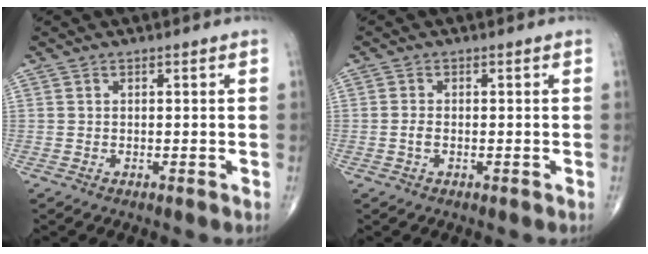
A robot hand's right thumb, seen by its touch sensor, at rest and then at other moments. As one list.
[{"total": 1.2, "force": [-0.3, 0.6, 1.0], "torque": [-0.022, -0.001, -0.007]}]